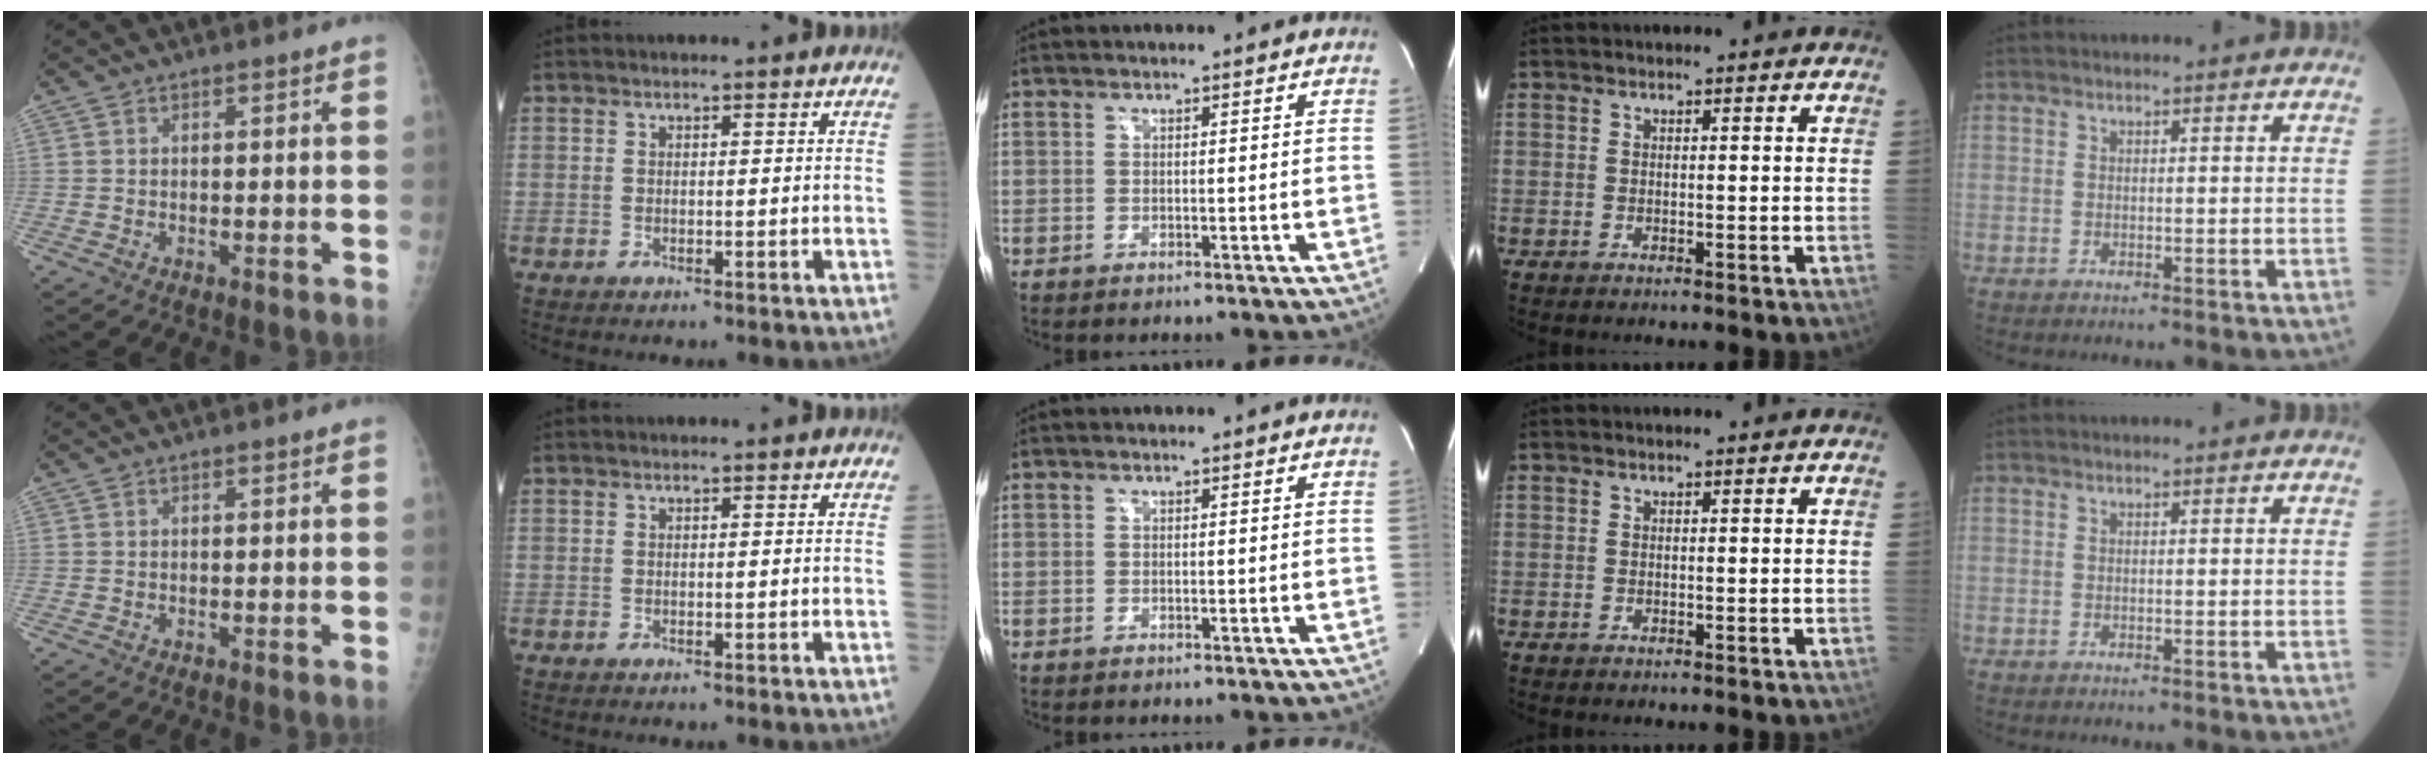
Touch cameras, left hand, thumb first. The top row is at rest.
{}